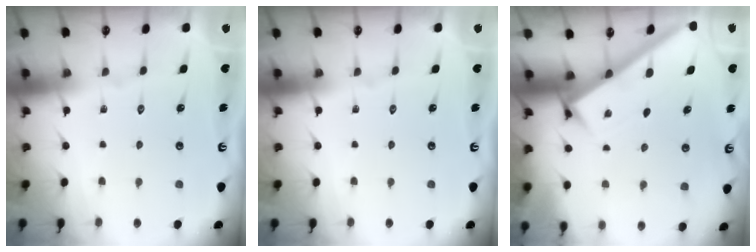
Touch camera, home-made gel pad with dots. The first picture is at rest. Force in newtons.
{"total": 0.0}
{"total": 3.2, "press": 3.2, "slide": 0.2}